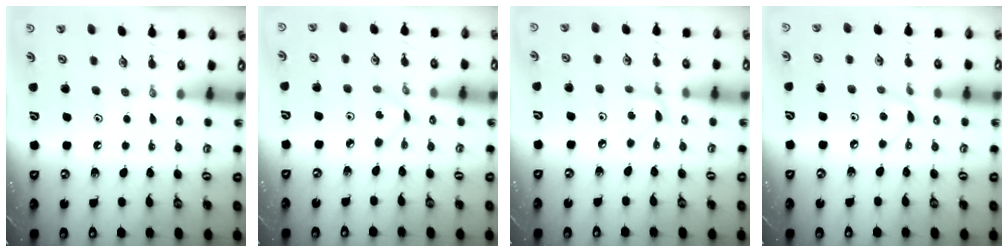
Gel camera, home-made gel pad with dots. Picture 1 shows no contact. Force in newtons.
{"total": 2.5, "press": 2.4, "slide": 0.3}
{"total": 2.8, "press": 2.8, "slide": 0.3}
{"total": 5.6, "press": 5.6, "slide": 0.6}